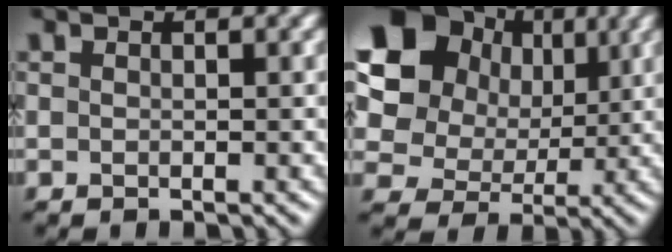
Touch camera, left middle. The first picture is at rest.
{"total": 14.3, "force": [5.5, 11.4, 6.6], "torque": [-0.166, 0.053, 0.101]}